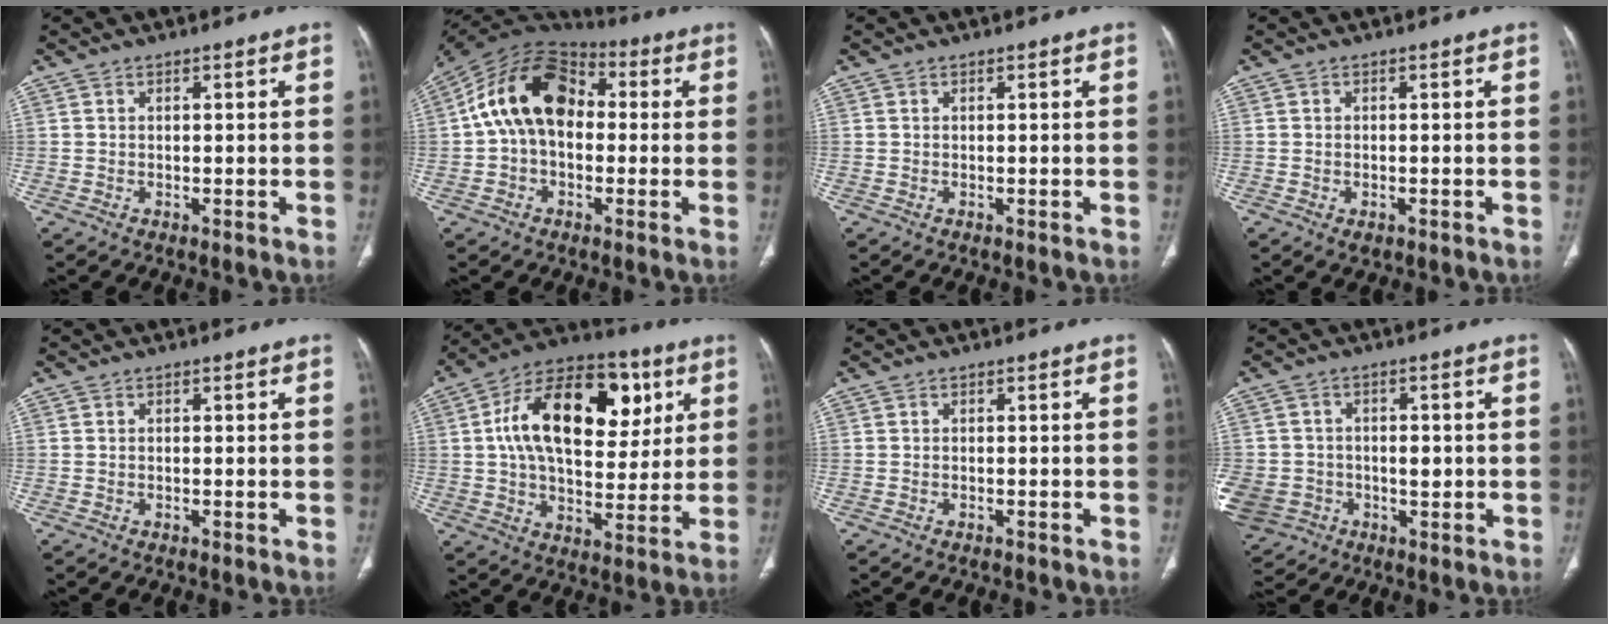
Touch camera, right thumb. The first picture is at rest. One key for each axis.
{"total": 16.3, "fx": 1.1, "fy": 11.2, "fz": 11.8, "tx": -0.192, "ty": 0.042, "tz": 0.004}
{"total": 0.0}
{"total": 1.6, "fx": -0.7, "fy": 1.1, "fz": 1.0, "tx": -0.011, "ty": 0.004, "tz": -0.003}
{"total": 0.0}
{"total": 23.9, "fx": 6.4, "fy": 13.7, "fz": 18.5, "tx": -0.272, "ty": 0.008, "tz": 0.096}
{"total": 0.7, "fx": -0.6, "fy": 0.3, "fz": 0.2, "tx": -0.012, "ty": 0.003, "tz": -0.007}
{"total": 12.2, "fx": -2.6, "fy": 10.8, "fz": 5.1, "tx": -0.116, "ty": 0.019, "tz": -0.027}